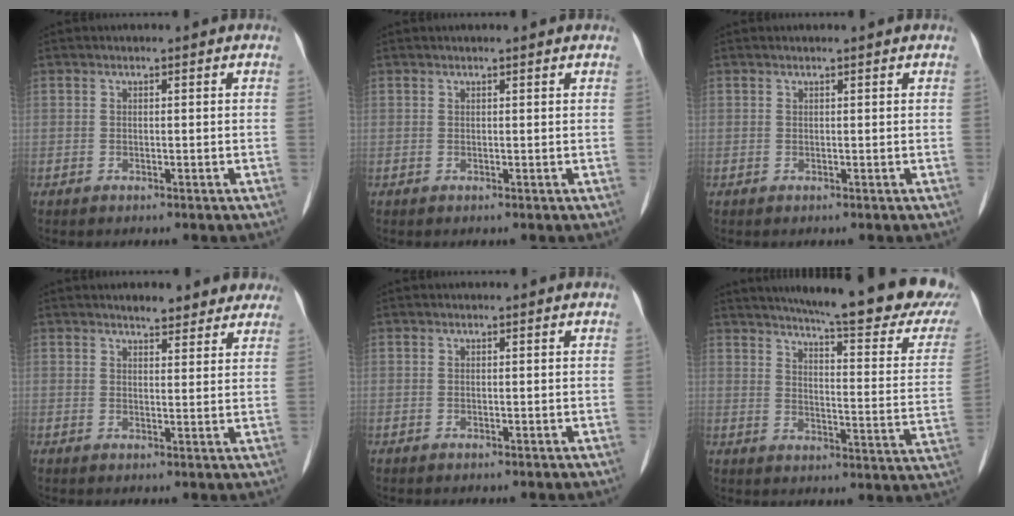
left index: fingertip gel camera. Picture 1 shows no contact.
{"total": 2.3, "force": [2.0, 0.2, 1.0], "torque": [-0.012, 0.016, 0.021]}
{"total": 1.4, "force": [1.3, 0.0, 0.5], "torque": [-0.013, 0.010, 0.017]}
{"total": 7.1, "force": [6.3, 2.3, 2.5], "torque": [-0.014, 0.005, 0.070]}
{"total": 0.0}
{"total": 25.6, "force": [21.6, 2.8, 13.6], "torque": [-0.187, -0.058, 0.257]}